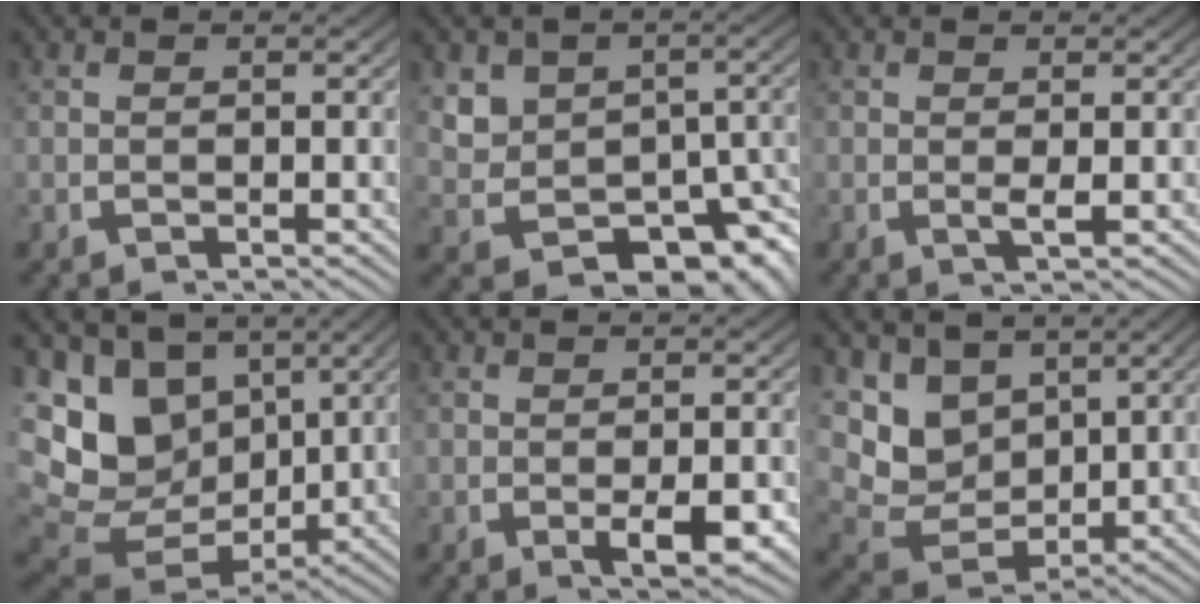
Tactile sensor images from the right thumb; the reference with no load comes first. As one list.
[{"total": 9.5, "force": [-3.2, 6.8, 5.7], "torque": [-0.115, -0.056, -0.018]}, {"total": 1.2, "force": [0.3, 0.1, 1.1], "torque": [-0.022, -0.002, 0.005]}, {"total": 16.1, "force": [-0.6, 12.5, 10.1], "torque": [-0.224, -0.063, 0.012]}, {"total": 3.7, "force": [-1.1, 1.7, 3.1], "torque": [-0.052, -0.011, -0.013]}, {"total": 10.1, "force": [0.9, 7.9, 6.1], "torque": [-0.143, -0.042, 0.028]}]